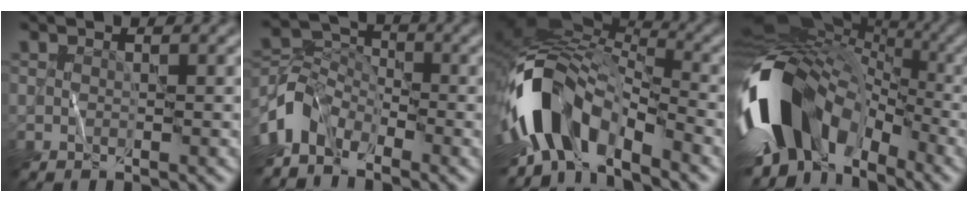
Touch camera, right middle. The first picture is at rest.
{"total": 5.1, "force": [-3.6, 2.8, 2.2], "torque": [-0.041, -0.003, -0.086]}
{"total": 11.1, "force": [-4.7, 6.3, 7.8], "torque": [-0.142, 0.003, -0.091]}
{"total": 16.1, "force": [-3.5, 11.2, 10.9], "torque": [-0.230, 0.000, -0.073]}